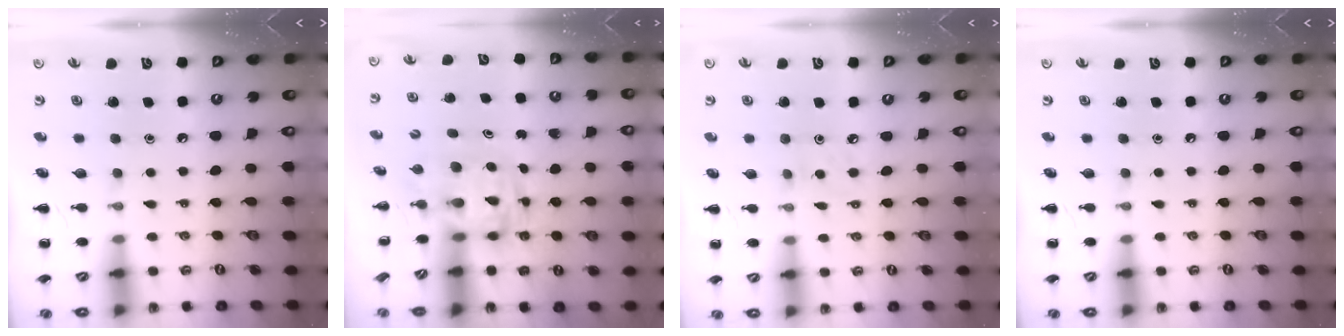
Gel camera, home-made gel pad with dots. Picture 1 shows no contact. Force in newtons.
{"total": 2.8, "press": 2.8, "slide": 0.5}
{"total": 2.8, "press": 2.7, "slide": 1.0}
{"total": 0.0}